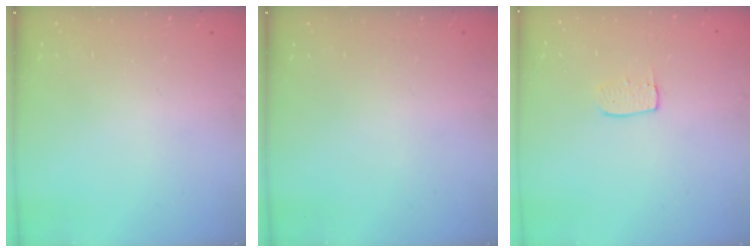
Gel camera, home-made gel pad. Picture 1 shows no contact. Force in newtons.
{"total": 0.0}
{"total": 6.0, "press": 6.0, "slide": 0.3}